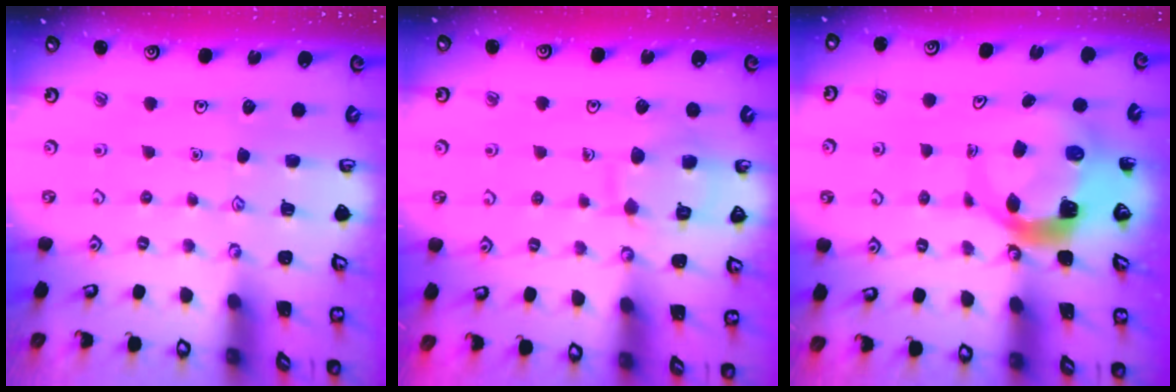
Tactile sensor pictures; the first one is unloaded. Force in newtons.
{"total": 10.4, "press": 10.3, "slide": 0.8}
{"total": 6.8, "press": 6.7, "slide": 0.9}